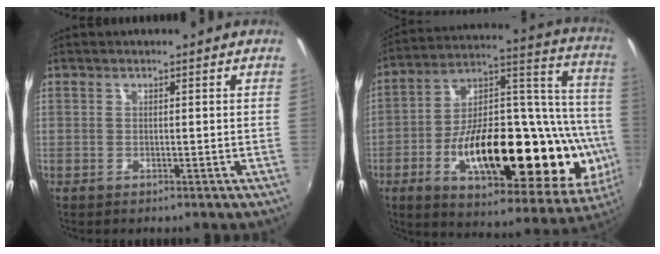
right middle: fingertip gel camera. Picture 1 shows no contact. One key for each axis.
{"total": 34.0, "fx": -9.9, "fy": 13.5, "fz": 29.5, "tx": -0.443, "ty": 0.021, "tz": -0.142}